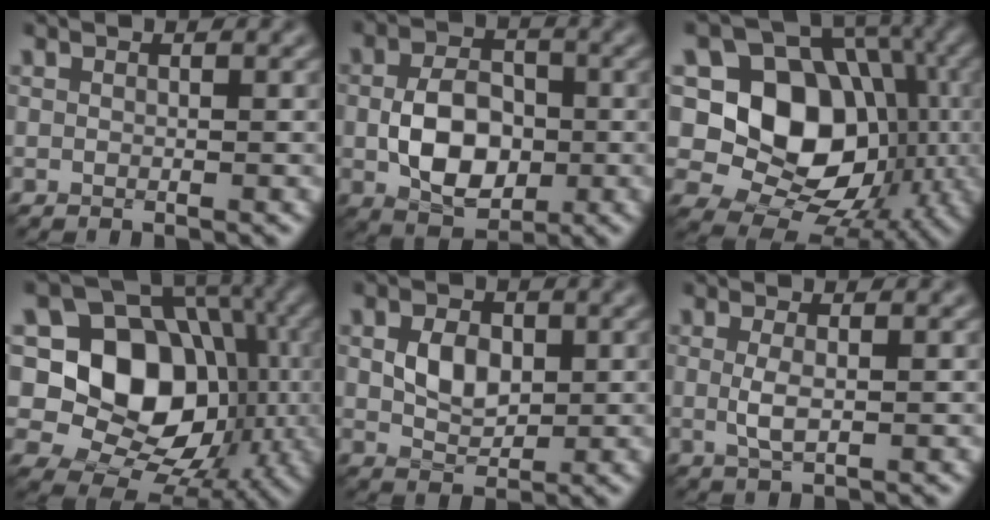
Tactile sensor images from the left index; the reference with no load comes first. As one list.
[{"total": 6.5, "force": [-0.8, 4.4, 4.7], "torque": [-0.096, -0.003, -0.015]}, {"total": 12.4, "force": [-0.5, 9.8, 7.6], "torque": [-0.108, -0.008, -0.023]}, {"total": 12.9, "force": [-0.1, 10.3, 7.8], "torque": [-0.105, -0.004, -0.018]}, {"total": 3.3, "force": [0.4, 2.3, 2.4], "torque": [-0.053, 0.000, 0.003]}, {"total": 1.8, "force": [-0.1, 0.5, 1.8], "torque": [-0.045, -0.001, -0.003]}]